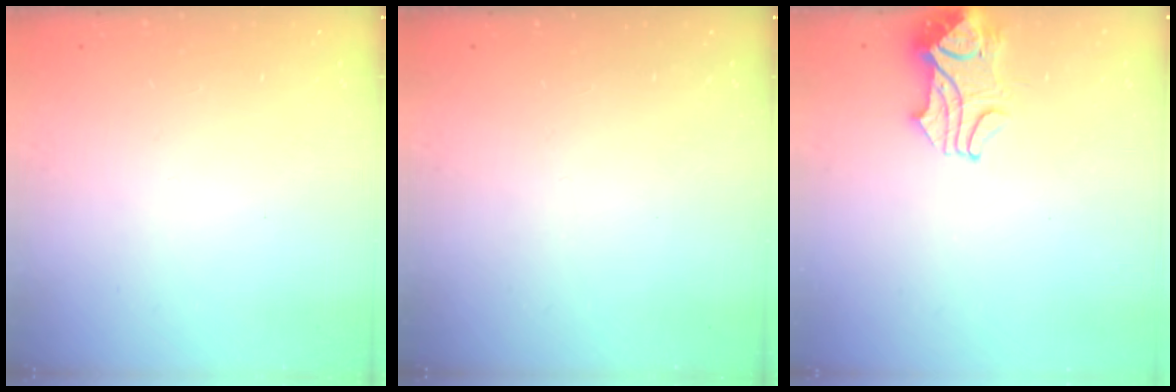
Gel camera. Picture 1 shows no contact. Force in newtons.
{"total": 0.0}
{"total": 2.1, "press": 2.0, "slide": 0.5}